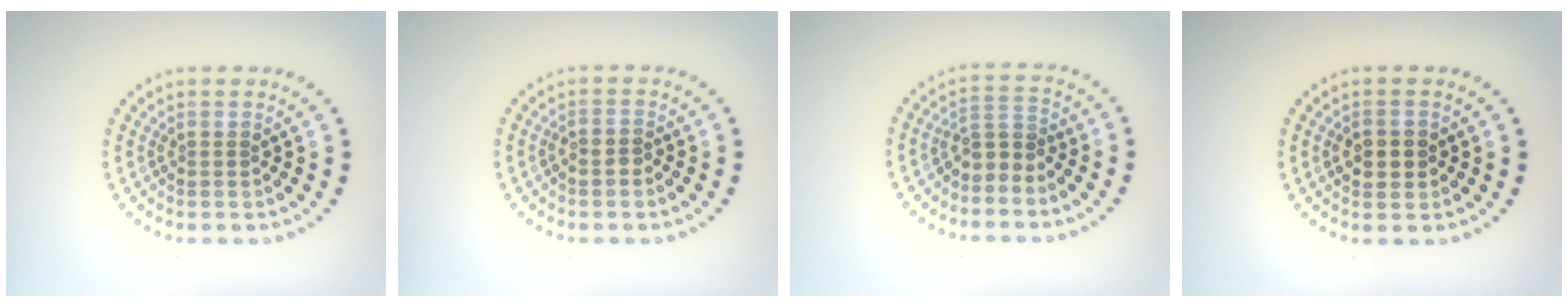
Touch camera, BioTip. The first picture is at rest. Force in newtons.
{"total": 1.1, "press": 0.8, "slide": 0.8}
{"total": 2.1, "press": 1.6, "slide": 1.3}
{"total": 2.4, "press": 2.3, "slide": 0.3}